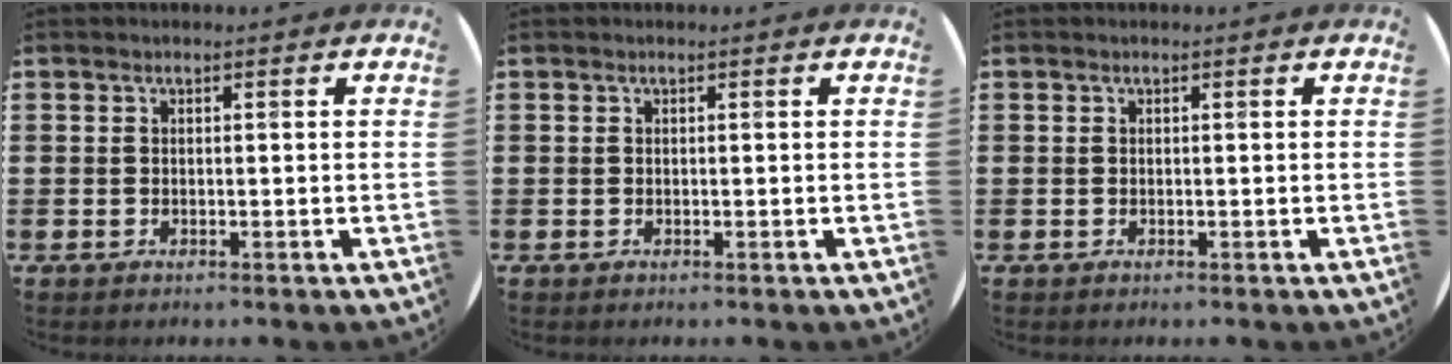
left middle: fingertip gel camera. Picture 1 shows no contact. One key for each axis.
{"total": 0.0}
{"total": 0.0}